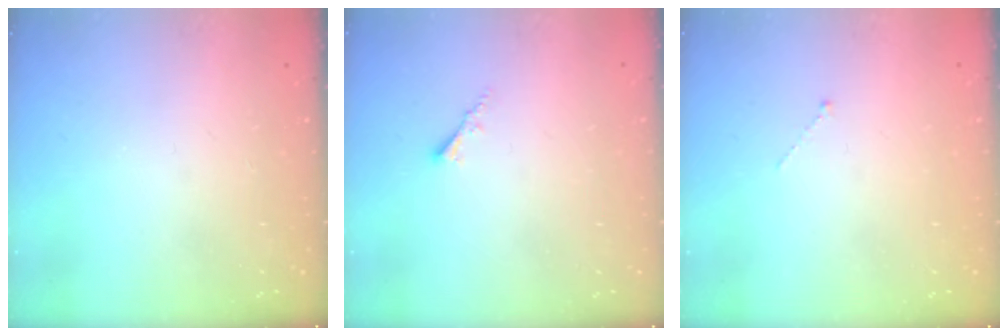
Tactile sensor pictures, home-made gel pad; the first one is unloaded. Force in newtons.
{"total": 1.8, "press": 1.7, "slide": 0.5}
{"total": 0.0}